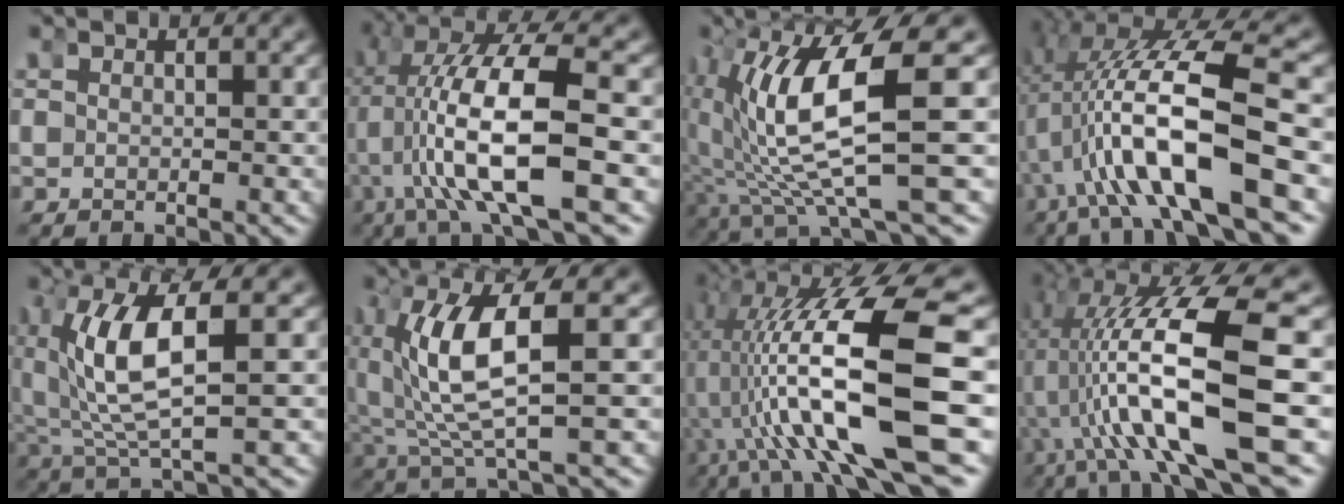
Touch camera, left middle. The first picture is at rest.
{"total": 11.0, "force": [-0.4, 4.0, 10.2], "torque": [-0.196, -0.003, -0.003]}
{"total": 11.5, "force": [-1.3, 3.6, 10.8], "torque": [-0.185, 0.000, -0.015]}
{"total": 12.2, "force": [-0.4, 4.7, 11.3], "torque": [-0.212, 0.001, -0.003]}
{"total": 6.9, "force": [-0.1, 2.4, 6.5], "torque": [-0.138, -0.003, 0.009]}
{"total": 7.7, "force": [-0.3, 2.5, 7.3], "torque": [-0.149, -0.003, 0.004]}
{"total": 16.3, "force": [-1.8, 7.7, 14.3], "torque": [-0.241, -0.016, -0.019]}
{"total": 13.4, "force": [-1.2, 6.1, 11.9], "torque": [-0.218, -0.009, -0.014]}